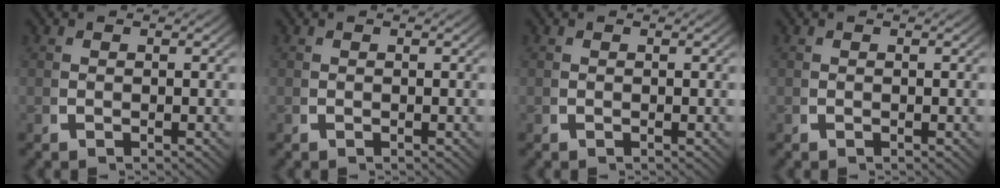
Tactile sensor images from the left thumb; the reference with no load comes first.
{"total": 0.0}
{"total": 0.0}
{"total": 0.0}